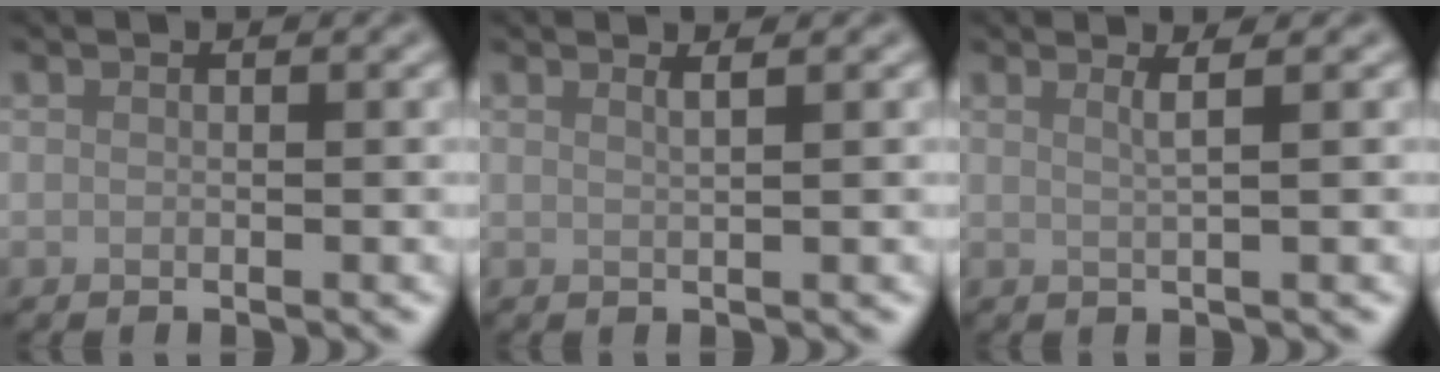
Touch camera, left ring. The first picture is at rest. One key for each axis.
{"total": 1.4, "fx": 0.8, "fy": 0.5, "fz": 1.0, "tx": -0.005, "ty": 0.004, "tz": 0.002}
{"total": 1.9, "fx": 0.8, "fy": 0.6, "fz": 1.6, "tx": -0.021, "ty": 0.004, "tz": 0.003}